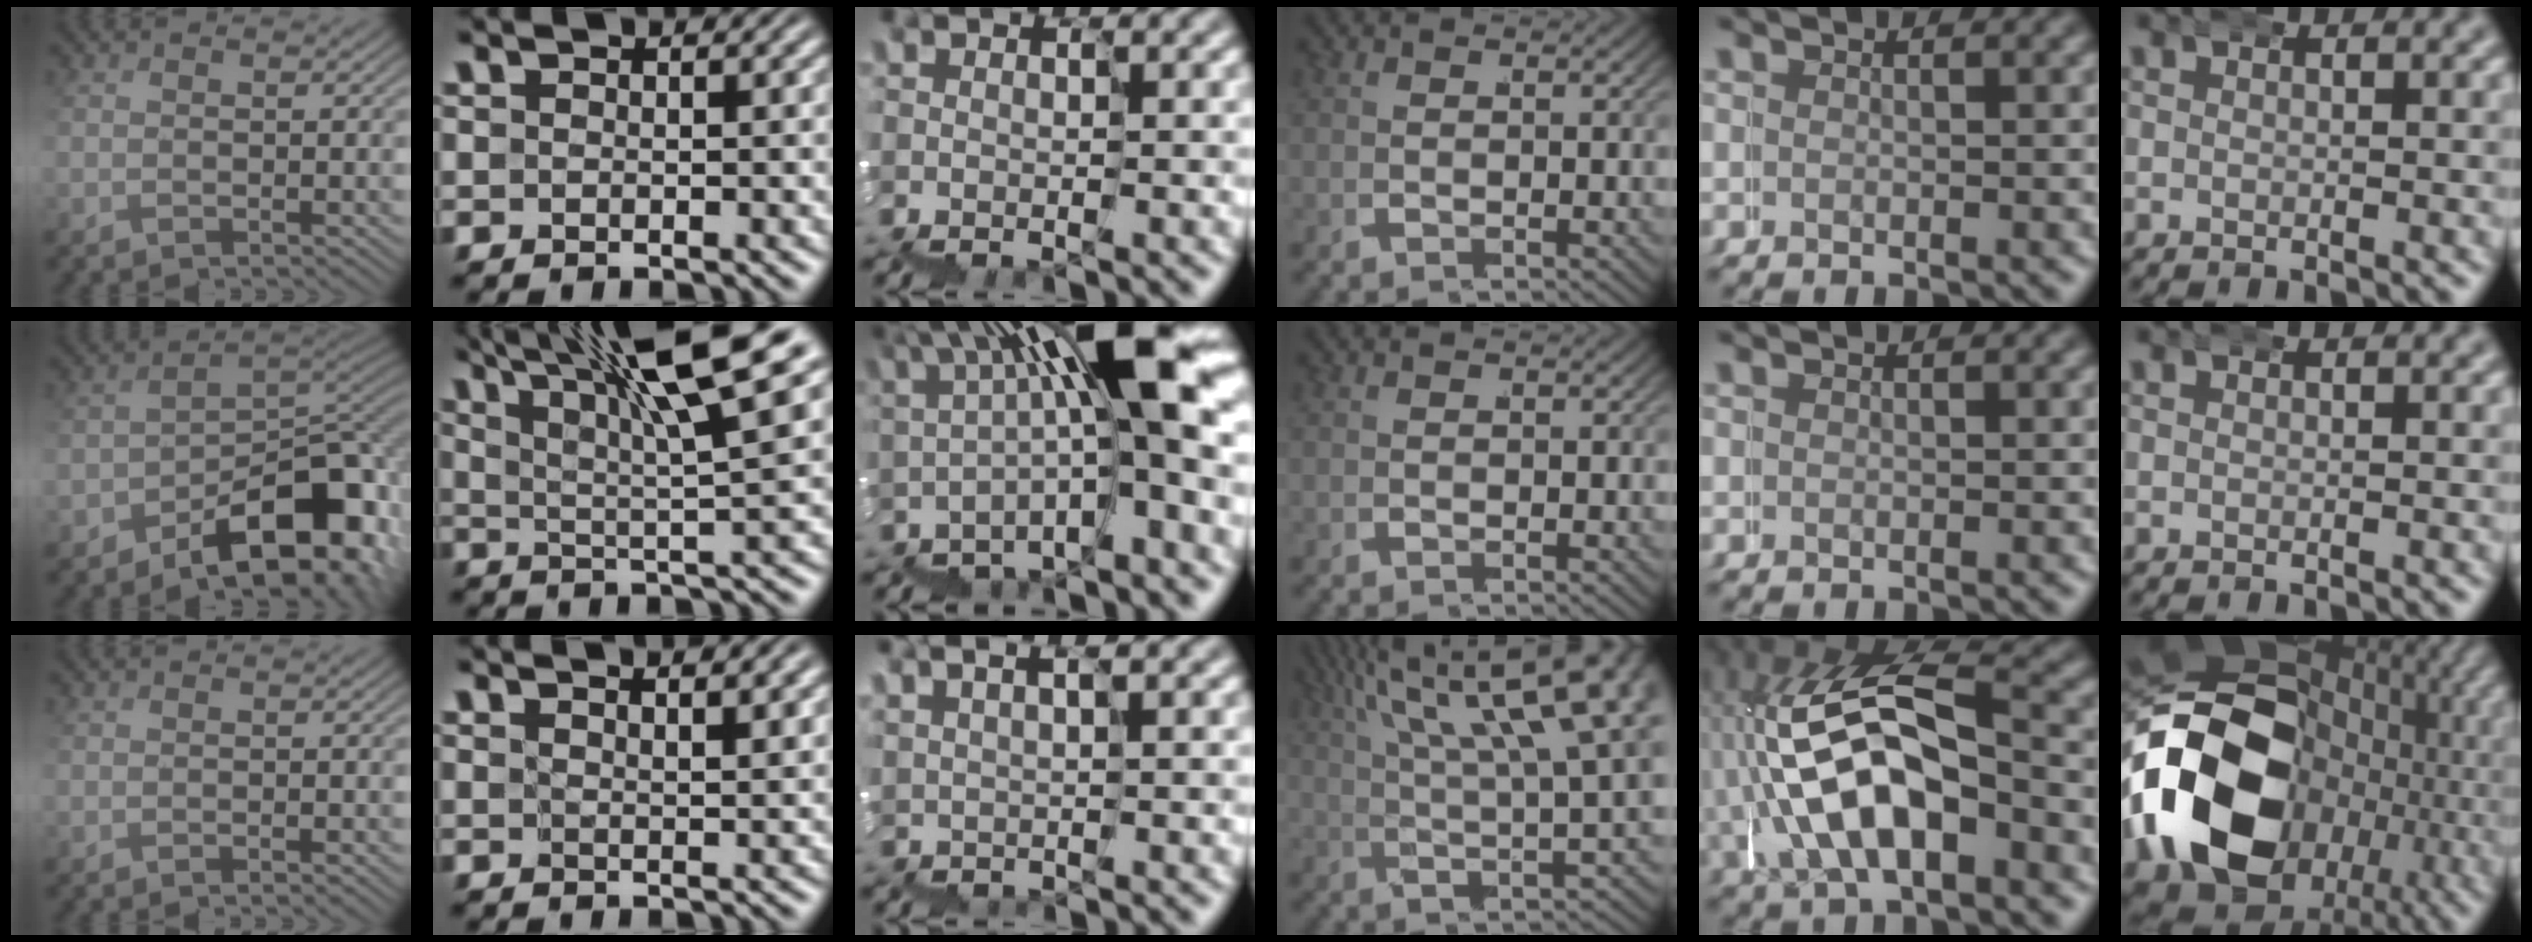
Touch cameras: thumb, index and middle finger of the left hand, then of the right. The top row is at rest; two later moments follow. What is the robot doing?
{"motion": "wrap", "object": "duck tape"}